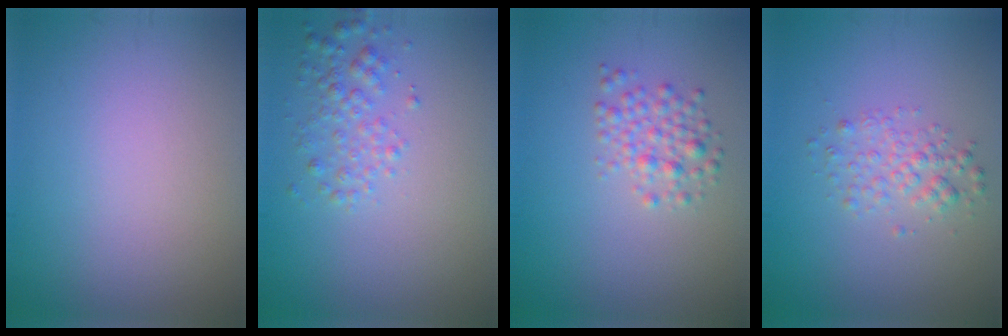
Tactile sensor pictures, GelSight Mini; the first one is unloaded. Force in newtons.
{"total": 2.3, "press": 2.3, "slide": 0.0}
{"total": 2.3, "press": 2.3, "slide": 0.1}
{"total": 2.2, "press": 2.2, "slide": 0.1}